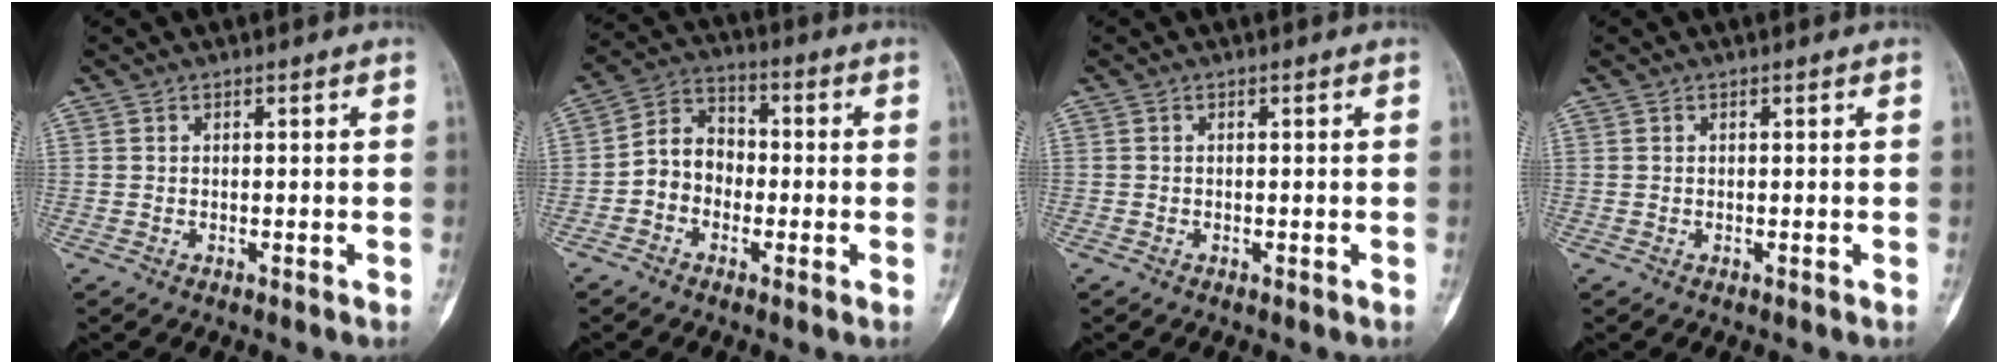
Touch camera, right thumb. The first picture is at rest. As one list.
[{"total": 7.6, "force": [-1.6, 6.3, 3.9], "torque": [-0.042, 0.035, -0.048]}, {"total": 0.0}, {"total": 0.0}]